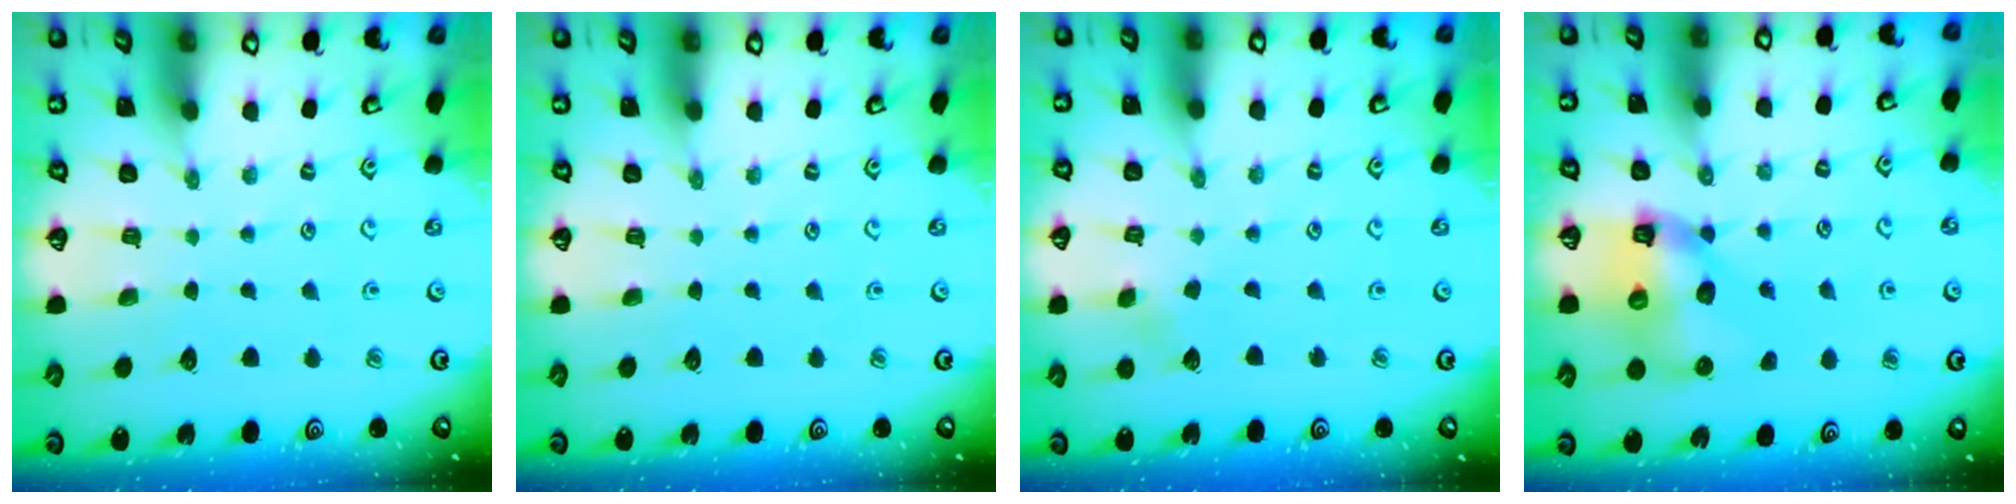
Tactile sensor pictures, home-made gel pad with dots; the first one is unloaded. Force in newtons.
{"total": 0.0}
{"total": 2.9, "press": 2.9, "slide": 0.4}
{"total": 10.8, "press": 10.7, "slide": 1.5}